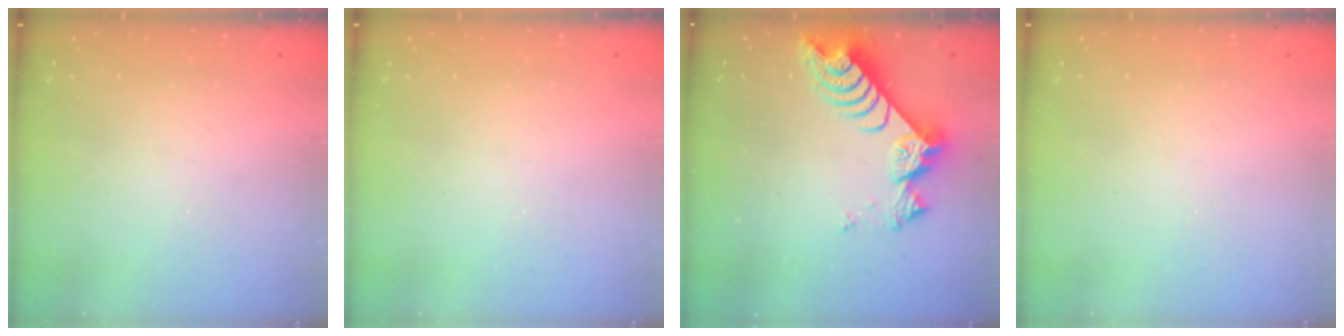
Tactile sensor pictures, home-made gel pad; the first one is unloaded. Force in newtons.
{"total": 0.0}
{"total": 8.3, "press": 8.2, "slide": 1.0}
{"total": 0.0}